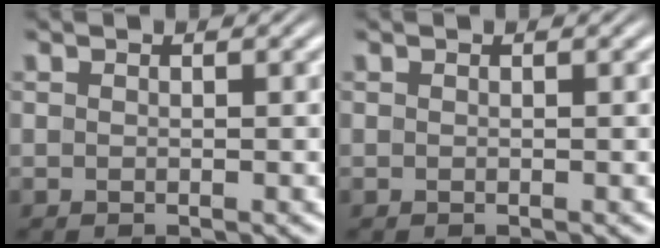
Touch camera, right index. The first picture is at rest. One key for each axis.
{"total": 0.0}